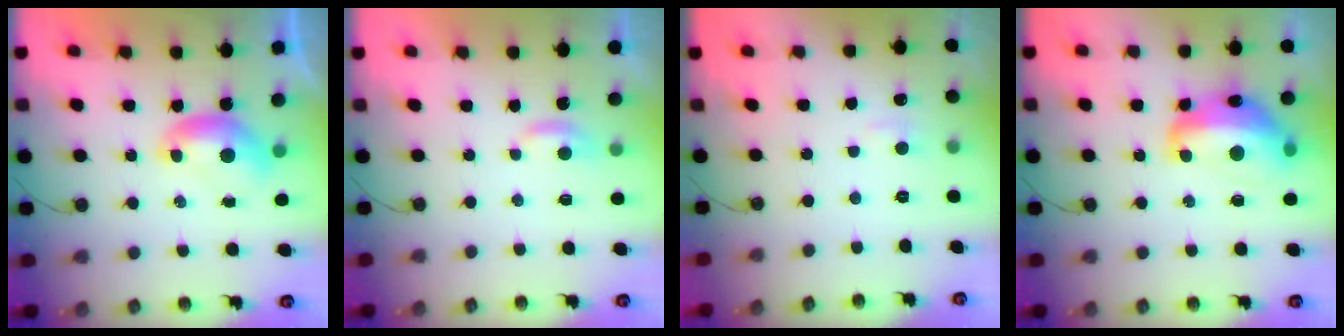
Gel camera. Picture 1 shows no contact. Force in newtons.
{"total": 2.3, "press": 2.3, "slide": 0.4}
{"total": 1.8, "press": 1.7, "slide": 0.6}
{"total": 8.7, "press": 8.5, "slide": 1.4}